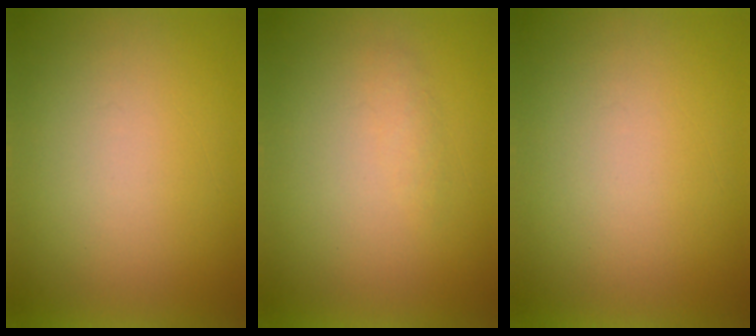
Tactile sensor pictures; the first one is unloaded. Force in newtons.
{"total": 1.1}
{"total": 0.0}